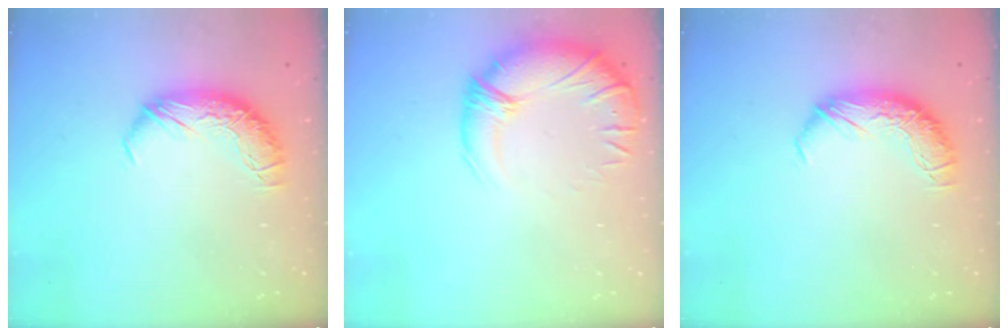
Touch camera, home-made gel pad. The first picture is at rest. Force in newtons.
{"total": 3.3, "press": 0.6, "slide": 3.2}
{"total": 0.0}